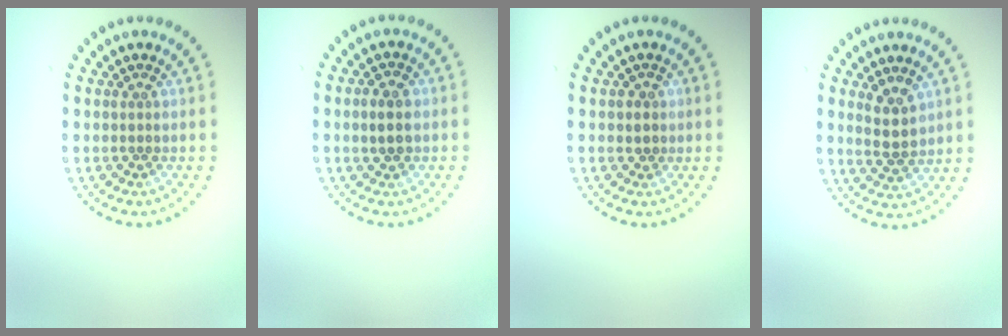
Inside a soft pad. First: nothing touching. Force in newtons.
{"total": 2.3, "press": 2.3, "slide": 0.2}
{"total": 0.8, "press": 0.6, "slide": 0.5}
{"total": 2.9, "press": 2.8, "slide": 0.8}